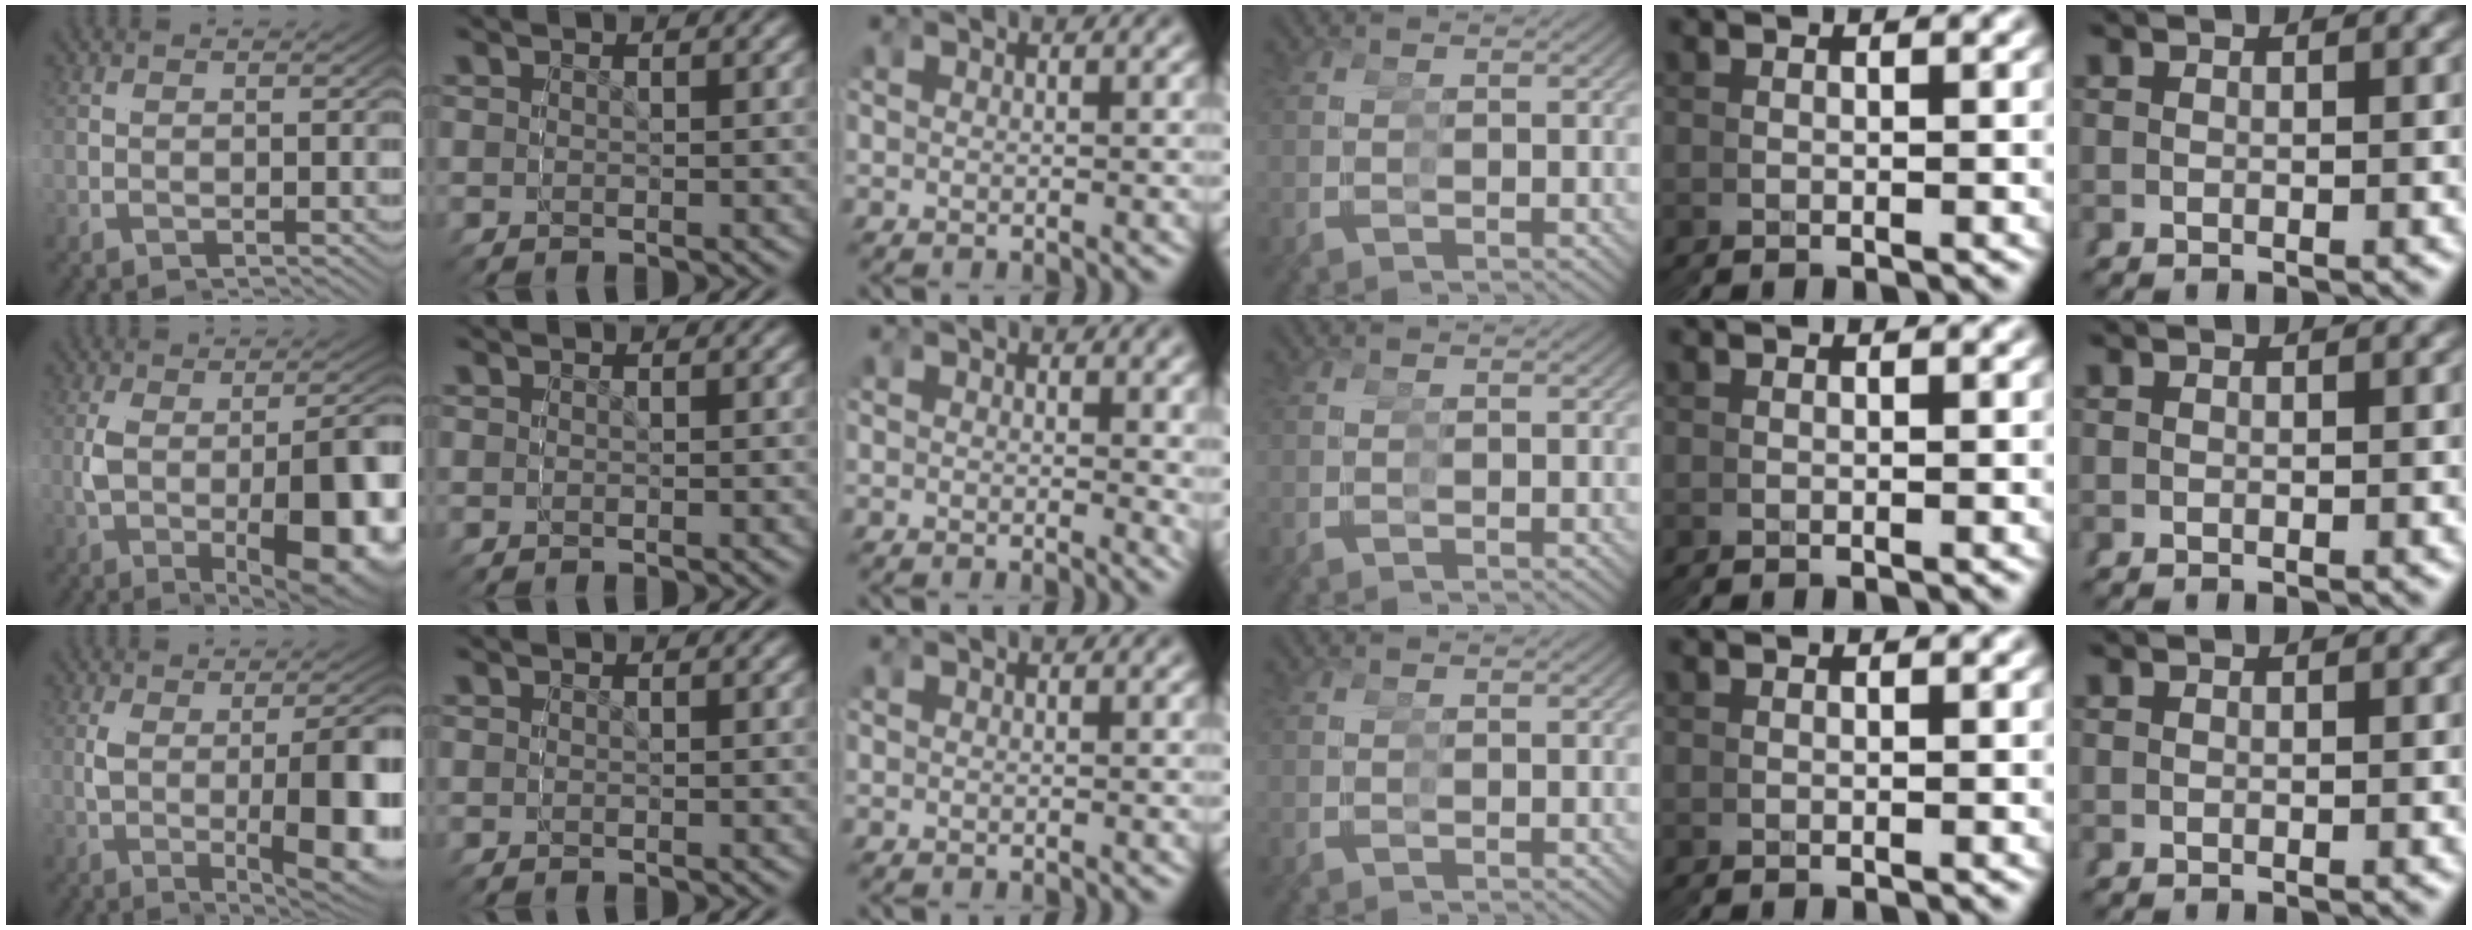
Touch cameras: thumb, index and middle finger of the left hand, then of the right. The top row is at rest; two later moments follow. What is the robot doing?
{"motion": "grasp_and_lifting", "object": "legos"}